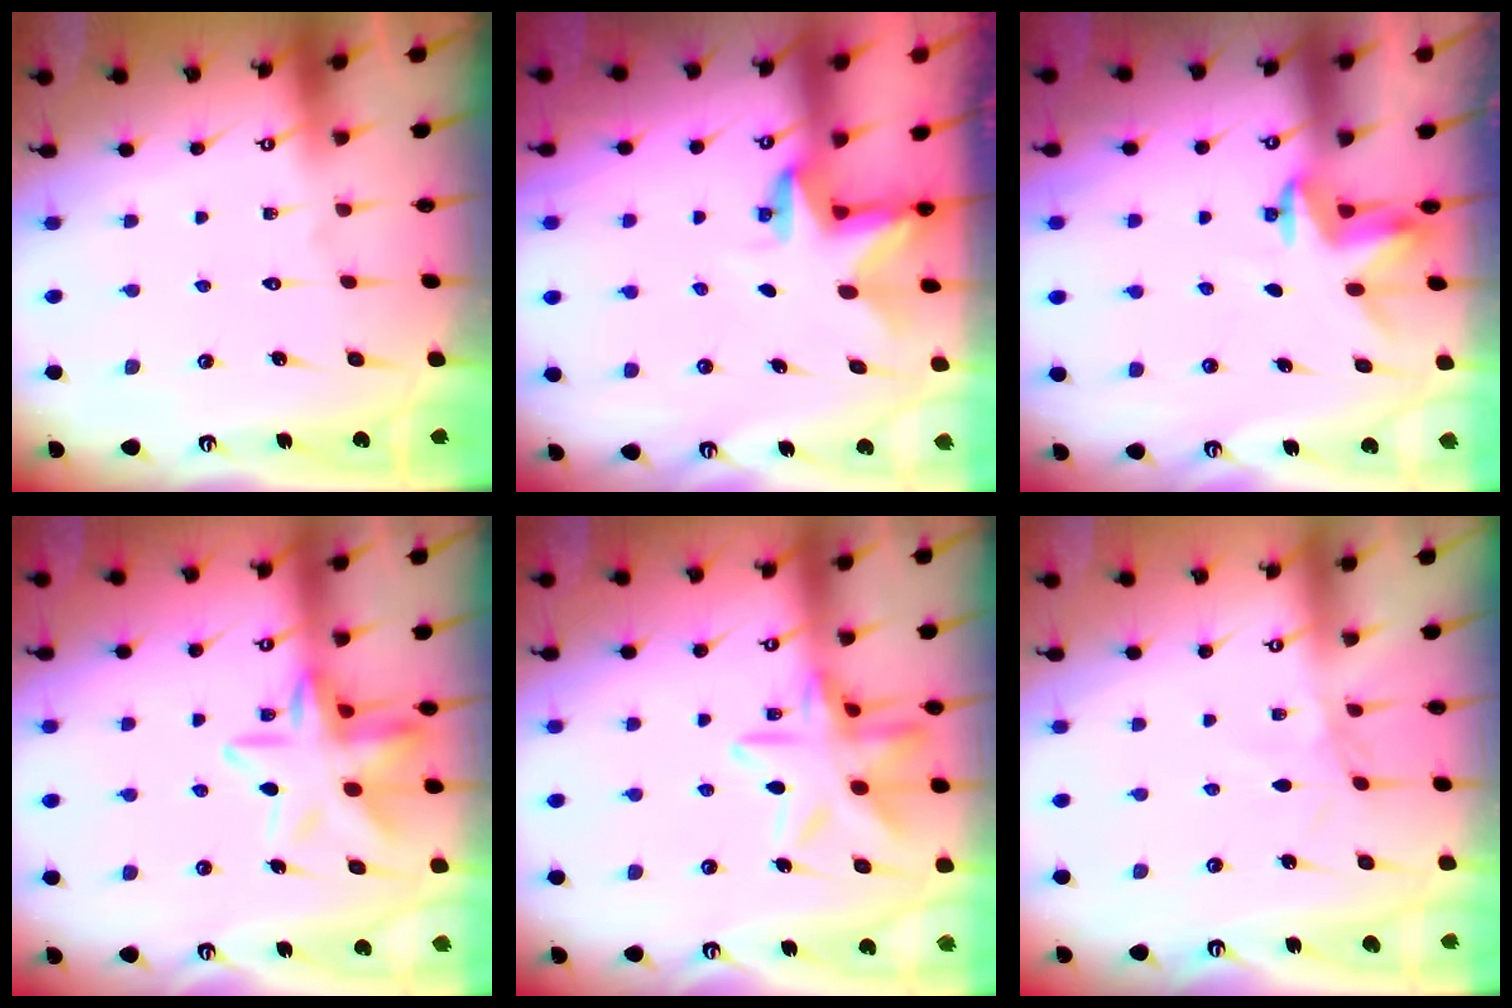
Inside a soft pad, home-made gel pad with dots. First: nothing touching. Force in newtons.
{"total": 3.0, "press": 3.0, "slide": 0.1}
{"total": 3.2, "press": 3.2, "slide": 0.3}
{"total": 14.0, "press": 14.0, "slide": 1.1}
{"total": 15.3, "press": 15.2, "slide": 1.2}
{"total": 1.7, "press": 1.7, "slide": 0.5}